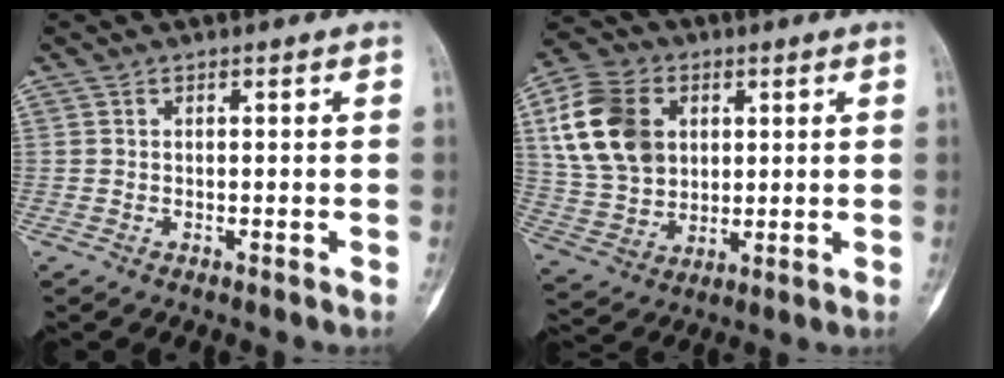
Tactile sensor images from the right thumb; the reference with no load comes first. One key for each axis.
{"total": 15.9, "fx": 4.3, "fy": 12.0, "fz": 9.5, "tx": -0.161, "ty": -0.002, "tz": 0.083}